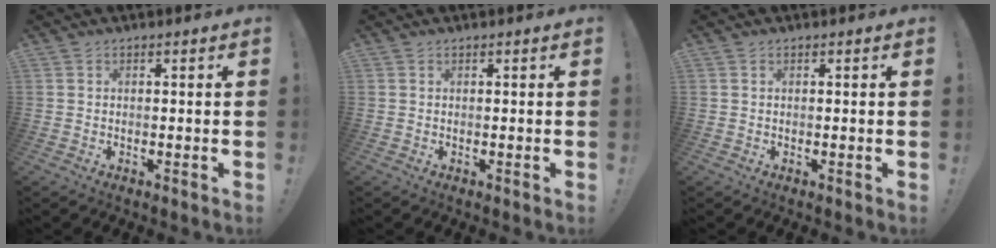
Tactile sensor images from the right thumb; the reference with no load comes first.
{"total": 0.0}
{"total": 0.0}